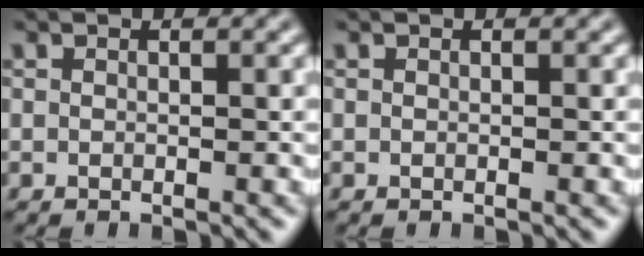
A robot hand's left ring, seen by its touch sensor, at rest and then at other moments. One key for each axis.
{"total": 0.0}